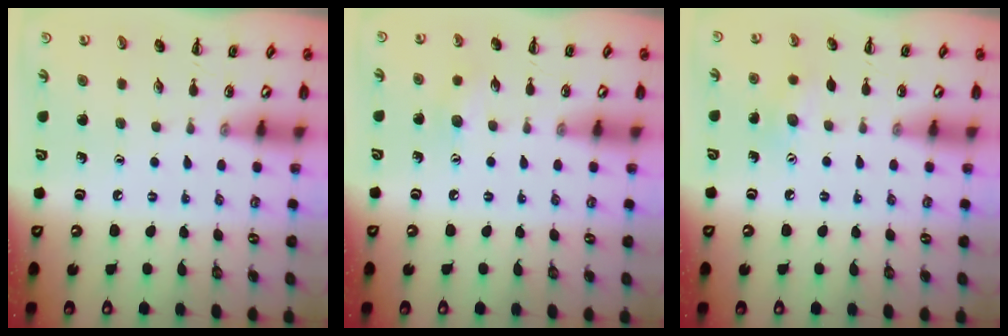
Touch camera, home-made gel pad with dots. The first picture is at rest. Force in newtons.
{"total": 5.7, "press": 5.5, "slide": 1.6}
{"total": 7.0, "press": 6.9, "slide": 1.5}